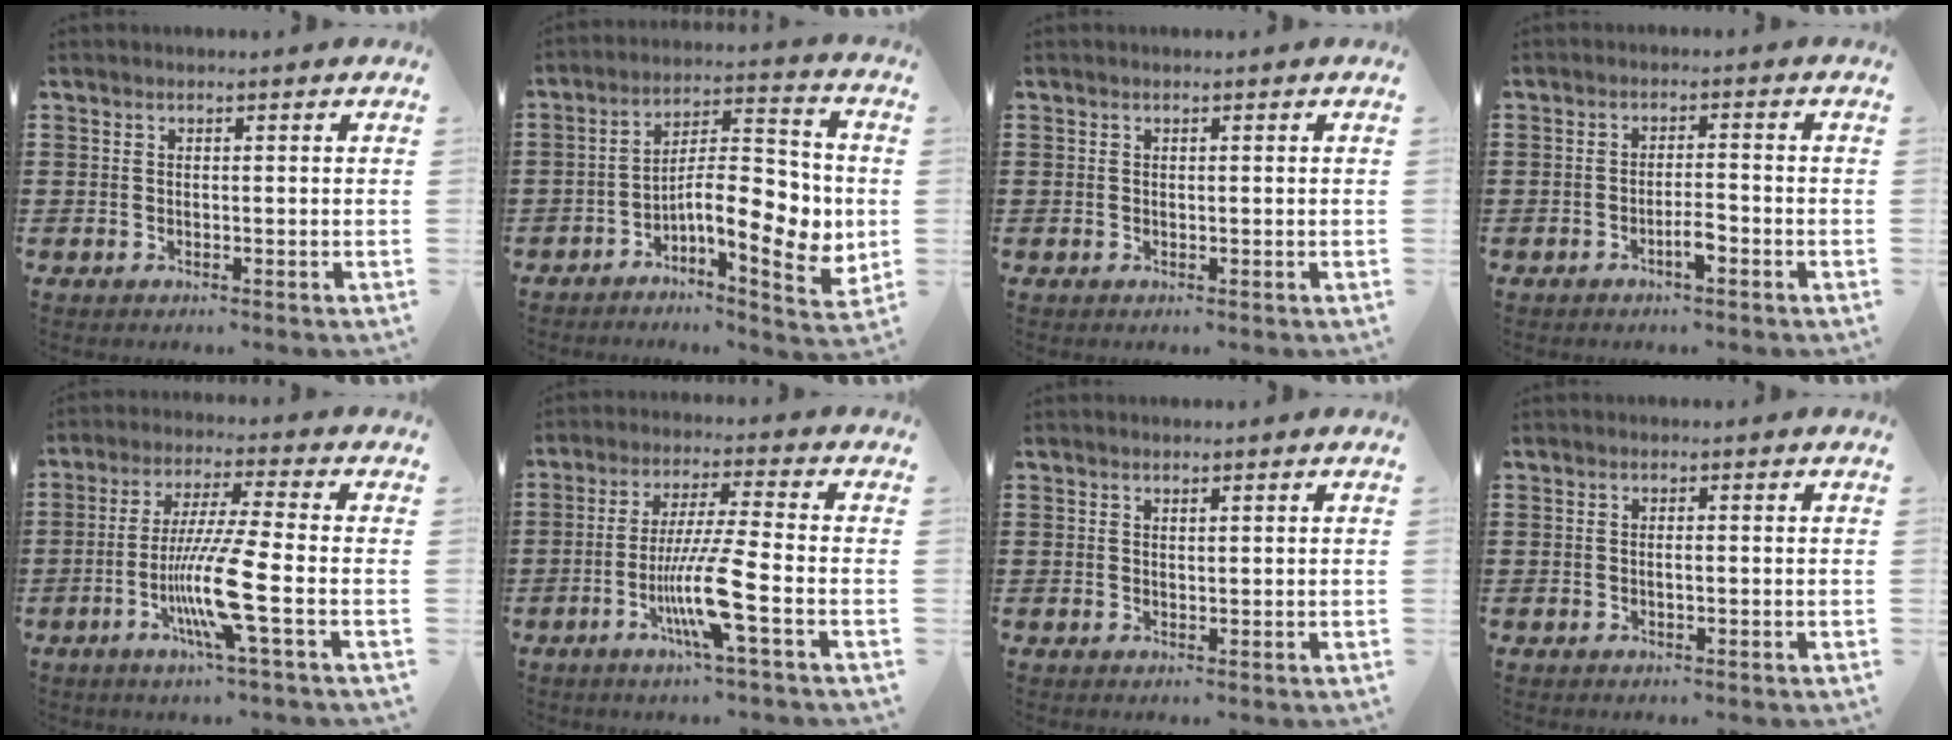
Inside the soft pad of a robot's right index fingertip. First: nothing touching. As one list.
[{"total": 11.3, "force": [-2.0, 4.3, 10.3], "torque": [-0.145, -0.013, -0.037]}, {"total": 0.0}, {"total": 3.0, "force": [-1.6, 0.6, 2.4], "torque": [-0.043, 0.004, -0.030]}, {"total": 10.6, "force": [-3.5, -0.1, 10.0], "torque": [-0.201, -0.019, -0.071]}, {"total": 9.7, "force": [-3.7, 0.1, 9.0], "torque": [-0.182, -0.017, -0.075]}, {"total": 0.5, "force": [0.4, 0.2, 0.3], "torque": [-0.006, 0.001, 0.008]}, {"total": 0.7, "force": [-0.3, 0.1, 0.6], "torque": [-0.012, -0.002, -0.004]}]